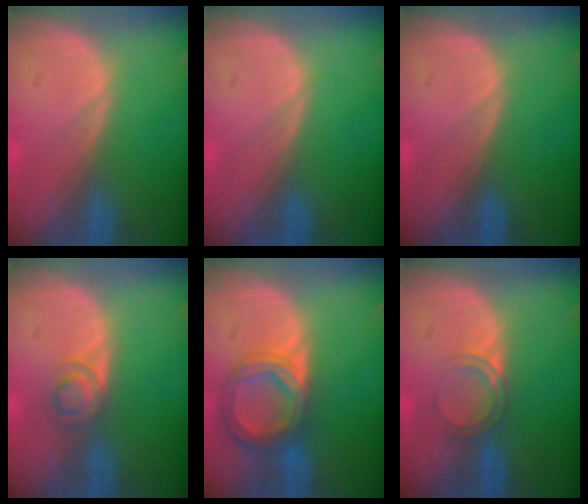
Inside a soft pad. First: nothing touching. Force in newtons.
{"total": 0.0}
{"total": 0.0}
{"total": 3.0, "press": 2.9, "slide": 0.2}
{"total": 6.8, "press": 6.2, "slide": 2.6}
{"total": 2.8, "press": 2.8, "slide": 0.2}